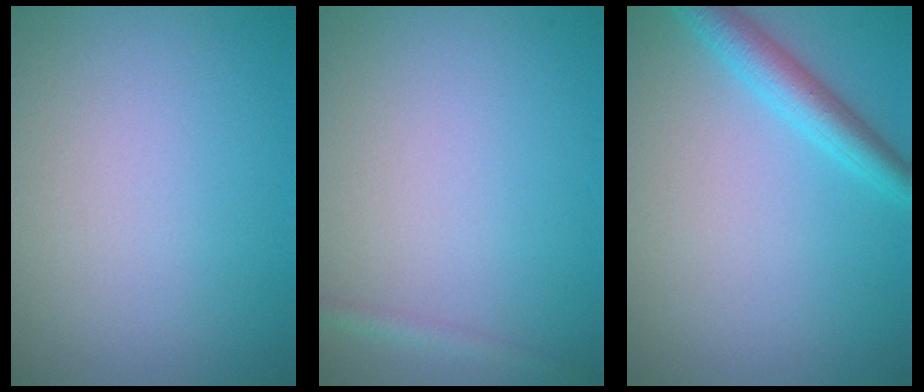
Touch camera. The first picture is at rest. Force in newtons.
{"total": 1.1, "press": 1.1, "slide": 0.1}
{"total": 3.2, "press": 3.2, "slide": 0.1}